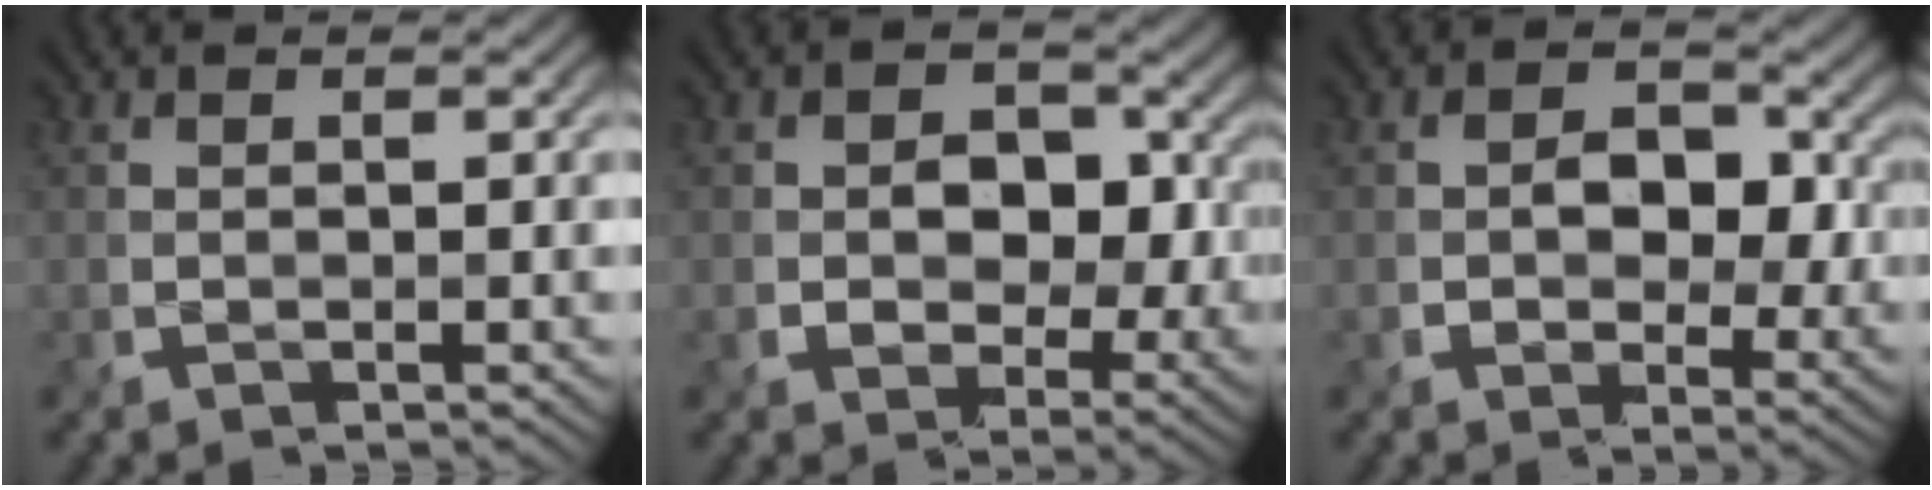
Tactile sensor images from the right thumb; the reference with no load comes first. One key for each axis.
{"total": 8.7, "fx": 1.0, "fy": 6.7, "fz": 5.4, "tx": -0.078, "ty": -0.019, "tz": 0.010}
{"total": 6.6, "fx": 0.9, "fy": 5.0, "fz": 4.2, "tx": -0.067, "ty": -0.010, "tz": 0.008}